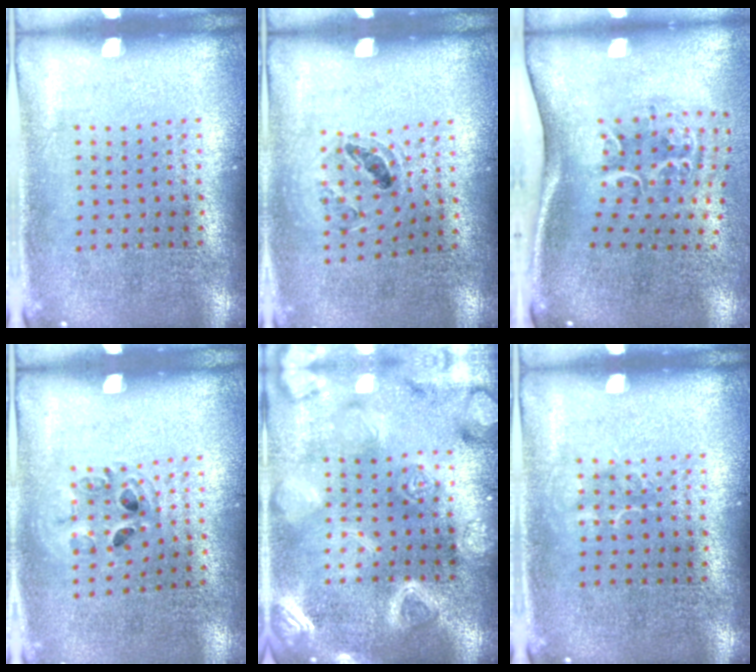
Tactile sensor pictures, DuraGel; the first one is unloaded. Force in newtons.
{"total": 0.9, "press": 0.9, "slide": 0.2}
{"total": 2.3, "press": 1.4, "slide": 1.9}
{"total": 0.9, "press": 0.9, "slide": 0.2}
{"total": 5.9, "press": 5.8, "slide": 0.8}
{"total": 0.9, "press": 0.9, "slide": 0.3}